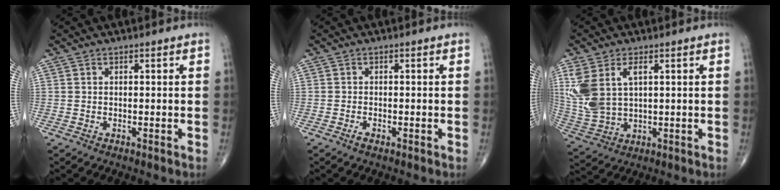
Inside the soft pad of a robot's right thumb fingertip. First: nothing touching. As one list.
[{"total": 1.1, "force": [-0.6, 0.5, 0.7], "torque": [-0.018, -0.002, -0.015]}, {"total": 12.0, "force": [3.5, 6.8, 9.3], "torque": [-0.215, -0.002, 0.084]}]